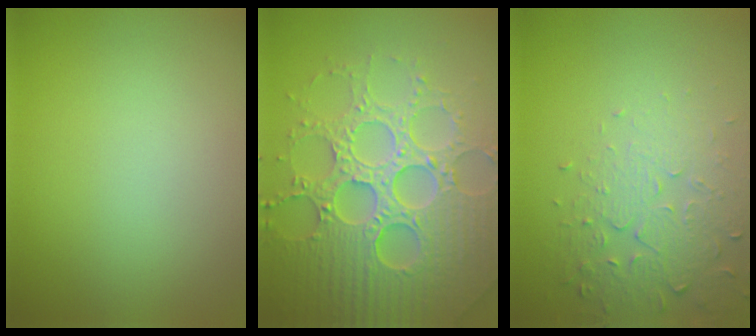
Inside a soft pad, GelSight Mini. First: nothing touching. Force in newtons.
{"total": 8.1, "press": 7.9, "slide": 1.8}
{"total": 5.1, "press": 3.7, "slide": 3.4}